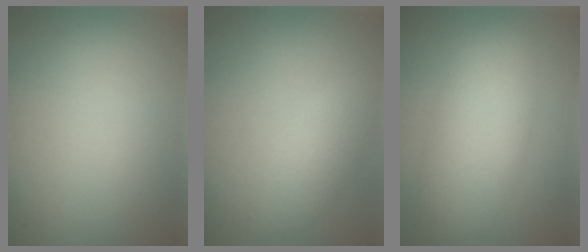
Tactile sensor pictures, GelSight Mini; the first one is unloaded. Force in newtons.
{"total": 2.8, "press": 2.8, "slide": 0.1}
{"total": 5.7, "press": 5.7, "slide": 0.1}